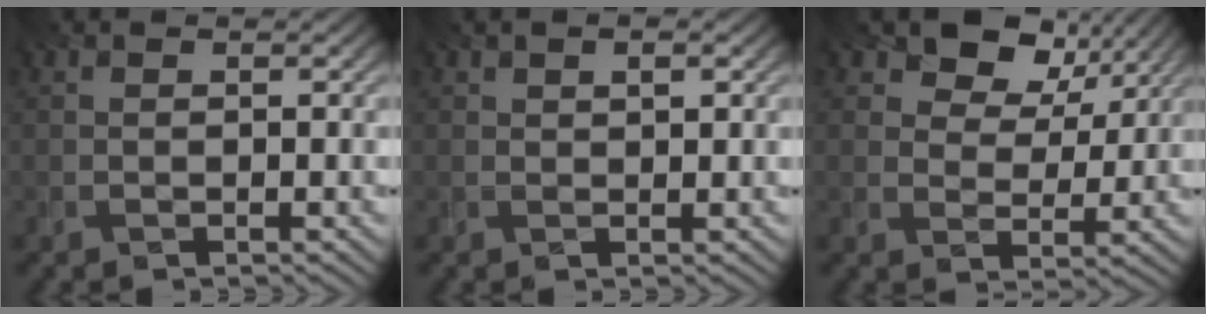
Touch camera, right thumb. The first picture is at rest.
{"total": 1.3, "force": [0.9, 0.5, 0.8], "torque": [-0.012, 0.002, 0.016]}
{"total": 7.2, "force": [4.6, 4.6, 3.2], "torque": [-0.057, -0.003, 0.067]}